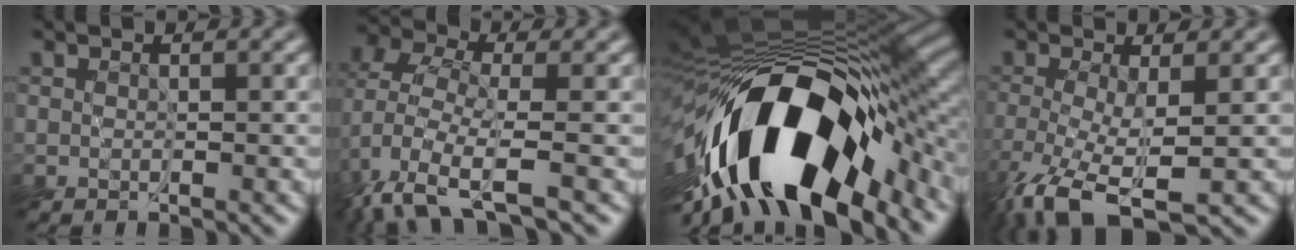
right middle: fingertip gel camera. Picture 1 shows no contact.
{"total": 6.5, "force": [-3.3, 2.4, 5.0], "torque": [-0.114, -0.006, -0.083]}
{"total": 16.3, "force": [-6.7, 7.4, 12.9], "torque": [-0.220, -0.001, -0.115]}
{"total": 6.1, "force": [-3.0, 1.7, 5.0], "torque": [-0.115, -0.020, -0.057]}